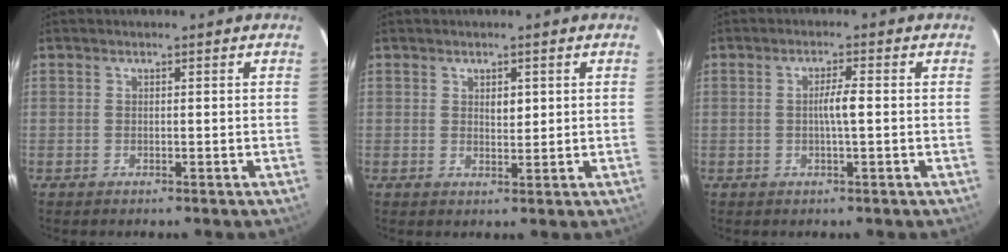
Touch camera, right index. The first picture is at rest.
{"total": 2.0, "force": [0.7, 1.0, 1.6], "torque": [-0.024, -0.002, 0.013]}
{"total": 2.9, "force": [-0.1, 0.0, 2.9], "torque": [-0.053, 0.000, -0.003]}